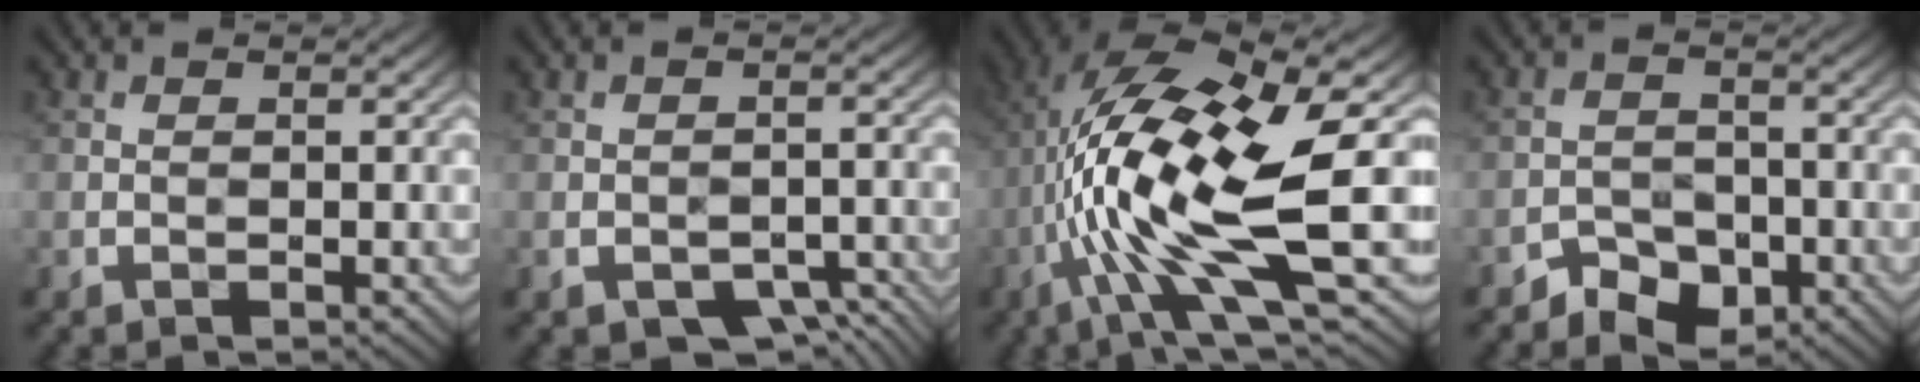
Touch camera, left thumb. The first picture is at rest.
{"total": 6.6, "force": [-4.8, 3.7, 2.7], "torque": [-0.026, 0.000, -0.053]}
{"total": 15.5, "force": [-1.9, 4.2, 14.8], "torque": [-0.286, 0.006, -0.022]}
{"total": 3.8, "force": [-2.9, 2.2, 1.1], "torque": [-0.014, -0.002, -0.053]}